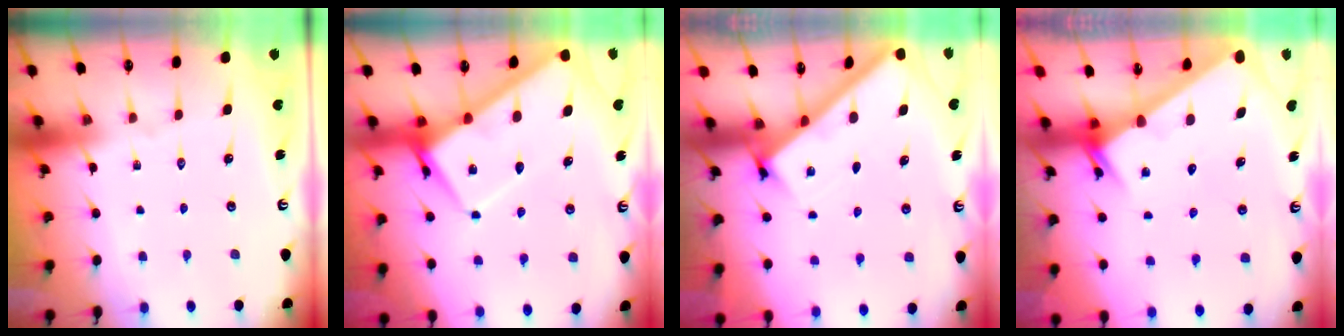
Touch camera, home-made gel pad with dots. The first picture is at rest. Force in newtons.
{"total": 9.2, "press": 9.2, "slide": 1.0}
{"total": 2.7, "press": 2.6, "slide": 0.3}
{"total": 2.5, "press": 2.5, "slide": 0.1}